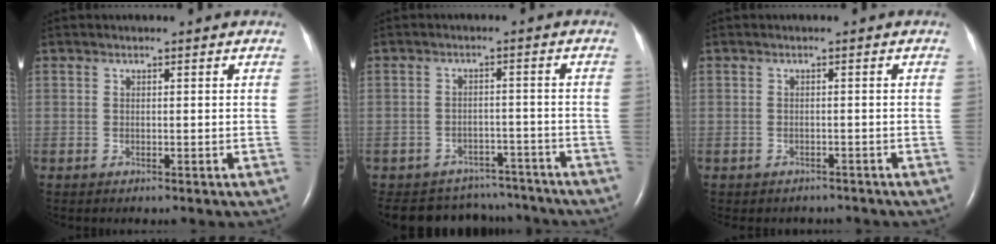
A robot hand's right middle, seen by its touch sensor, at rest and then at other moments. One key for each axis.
{"total": 11.4, "fx": -10.5, "fy": 4.2, "fz": 0.8, "tx": -0.018, "ty": 0.022, "tz": -0.132}
{"total": 2.5, "fx": -2.2, "fy": 1.2, "fz": 0.3, "tx": -0.010, "ty": 0.002, "tz": -0.026}